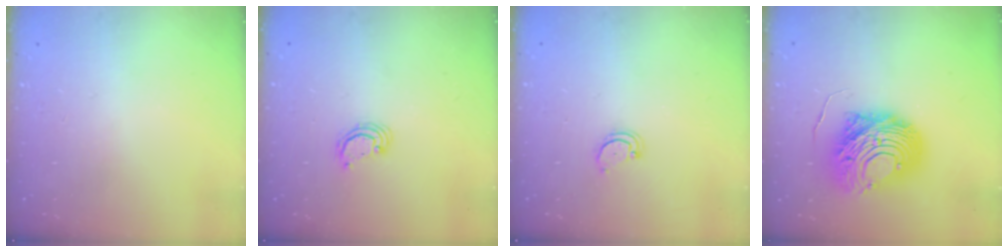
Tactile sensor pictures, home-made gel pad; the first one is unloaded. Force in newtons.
{"total": 2.4, "press": 2.4, "slide": 0.3}
{"total": 2.7, "press": 2.7, "slide": 0.3}
{"total": 14.1, "press": 14.0, "slide": 1.3}